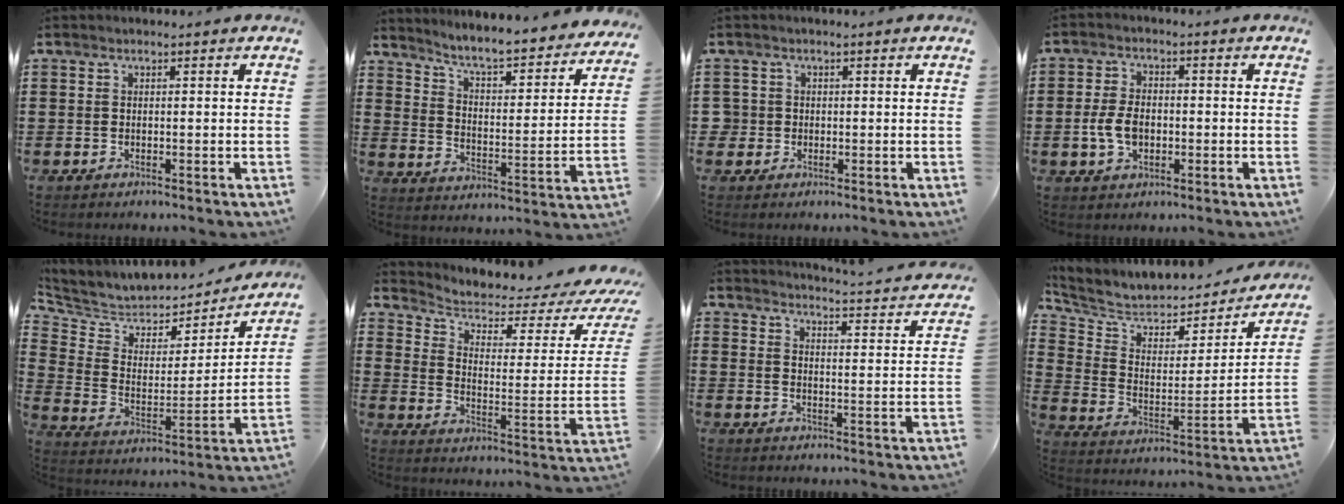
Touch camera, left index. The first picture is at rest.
{"total": 5.0, "force": [4.6, -0.3, 2.0], "torque": [-0.062, -0.045, 0.068]}
{"total": 1.7, "force": [-0.1, 1.7, 0.3], "torque": [-0.013, 0.006, -0.007]}
{"total": 5.4, "force": [-1.0, 3.3, 4.1], "torque": [-0.097, 0.001, -0.023]}
{"total": 5.0, "force": [4.5, 2.1, 0.3], "torque": [-0.043, -0.039, 0.073]}
{"total": 3.6, "force": [2.4, 1.5, 2.3], "torque": [-0.061, -0.020, 0.036]}
{"total": 3.1, "force": [3.0, -0.6, 0.6], "torque": [-0.022, -0.037, 0.043]}
{"total": 6.0, "force": [5.1, 2.4, 1.9], "torque": [-0.062, -0.040, 0.084]}